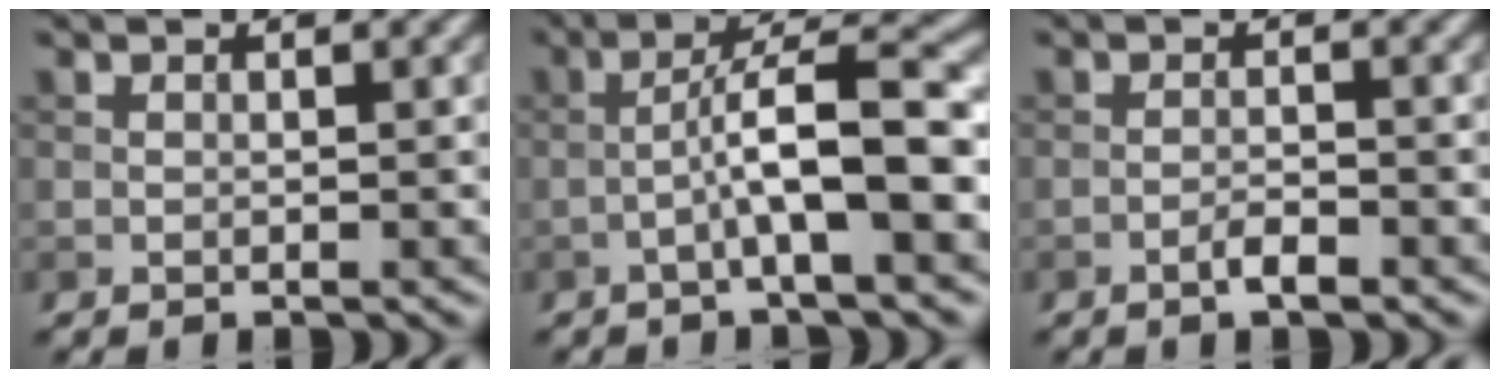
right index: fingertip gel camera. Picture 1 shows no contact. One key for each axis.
{"total": 6.0, "fx": -1.8, "fy": 0.8, "fz": 5.6, "tx": -0.096, "ty": 0.024, "tz": -0.034}
{"total": 1.8, "fx": -1.1, "fy": 0.3, "fz": 1.4, "tx": -0.024, "ty": 0.004, "tz": -0.023}